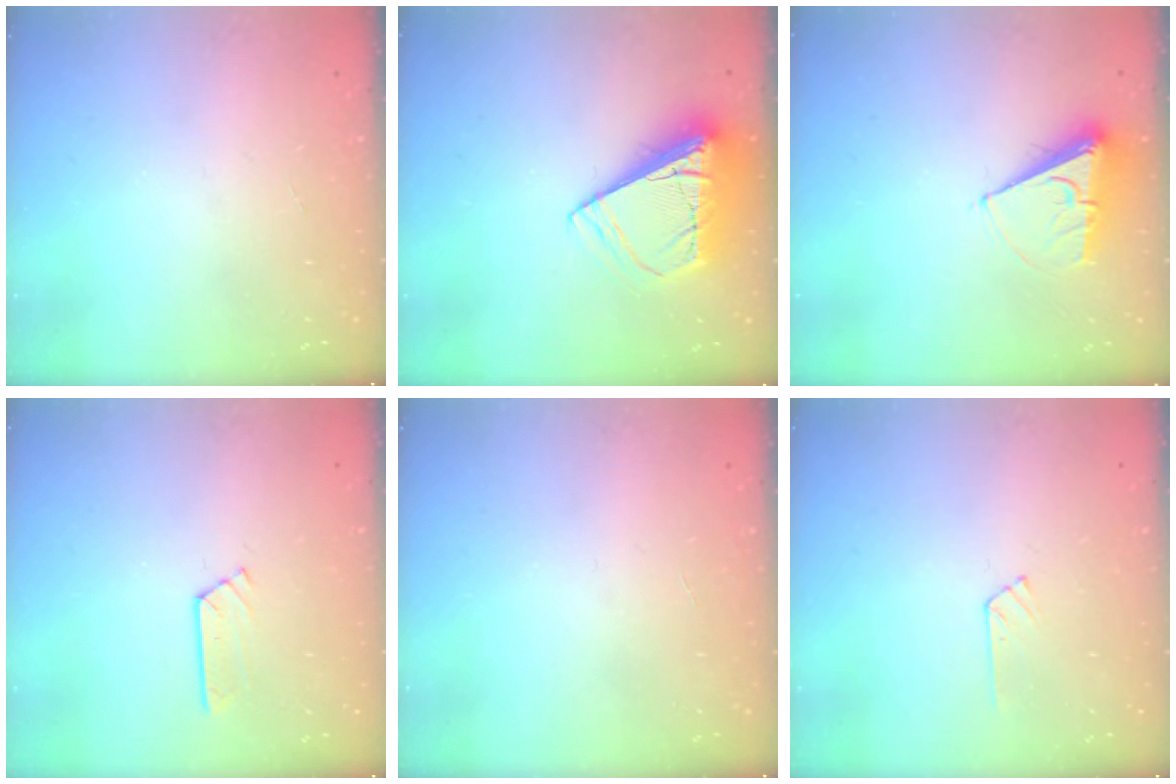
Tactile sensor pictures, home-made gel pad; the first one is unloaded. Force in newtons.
{"total": 11.2, "press": 11.1, "slide": 1.4}
{"total": 9.0, "press": 9.0, "slide": 0.3}
{"total": 2.9, "press": 2.9, "slide": 0.3}
{"total": 0.0}
{"total": 5.1, "press": 5.1, "slide": 0.4}